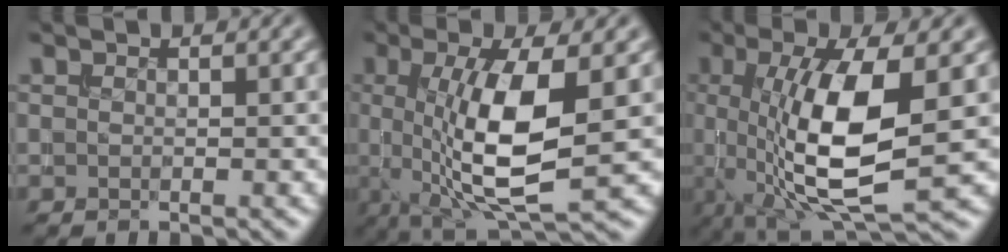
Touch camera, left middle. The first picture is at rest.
{"total": 8.8, "force": [-0.1, 2.5, 8.5], "torque": [-0.155, -0.011, 0.004]}
{"total": 9.8, "force": [-0.2, 3.0, 9.4], "torque": [-0.173, -0.009, 0.001]}